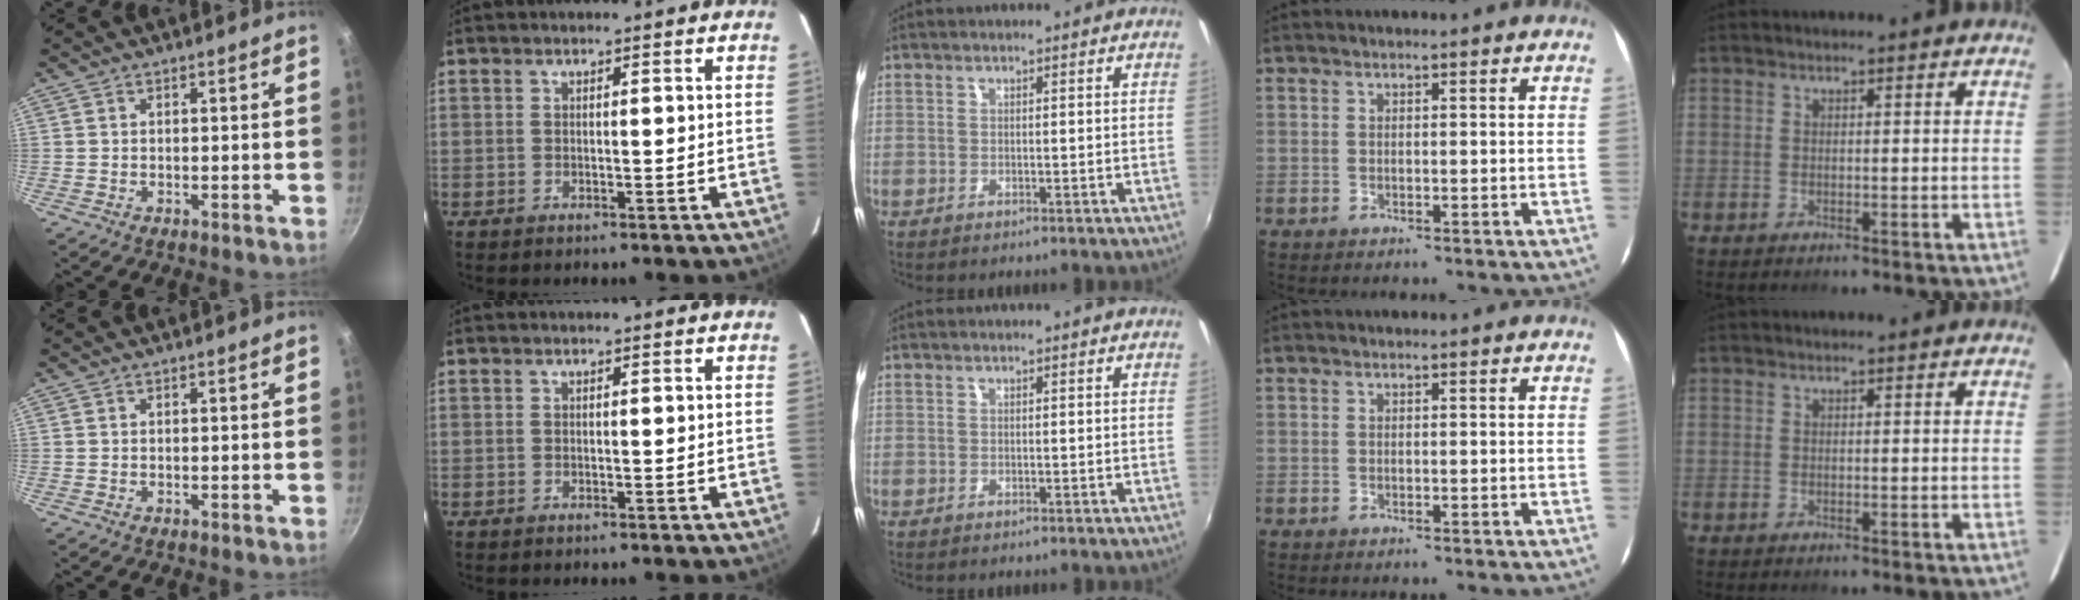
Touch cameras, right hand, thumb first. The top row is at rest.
{}